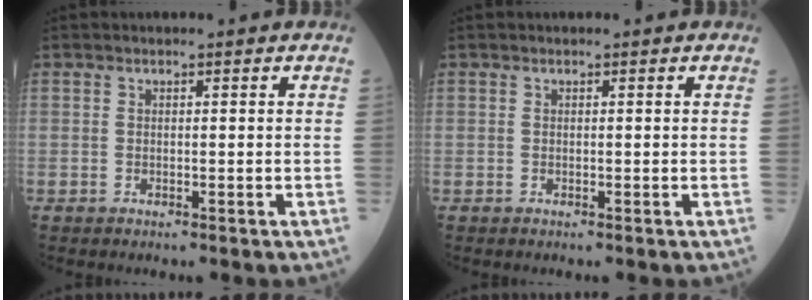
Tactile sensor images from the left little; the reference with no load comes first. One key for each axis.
{"total": 0.0}